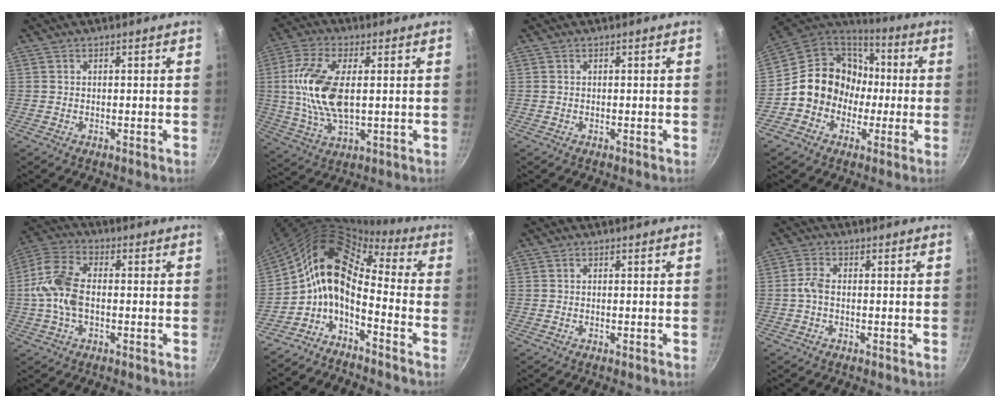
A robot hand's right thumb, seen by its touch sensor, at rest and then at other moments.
{"total": 14.4, "force": [1.4, 7.0, 12.5], "torque": [-0.248, 0.003, 0.025]}
{"total": 0.0}
{"total": 16.0, "force": [-1.5, 14.3, 7.0], "torque": [-0.068, 0.051, -0.034]}
{"total": 10.6, "force": [-0.9, 6.1, 8.6], "torque": [-0.174, 0.028, -0.032]}
{"total": 12.7, "force": [-3.4, 7.0, 10.0], "torque": [-0.186, 0.064, -0.089]}
{"total": 0.0}
{"total": 2.9, "force": [-0.6, 1.5, 2.5], "torque": [-0.059, 0.014, -0.018]}